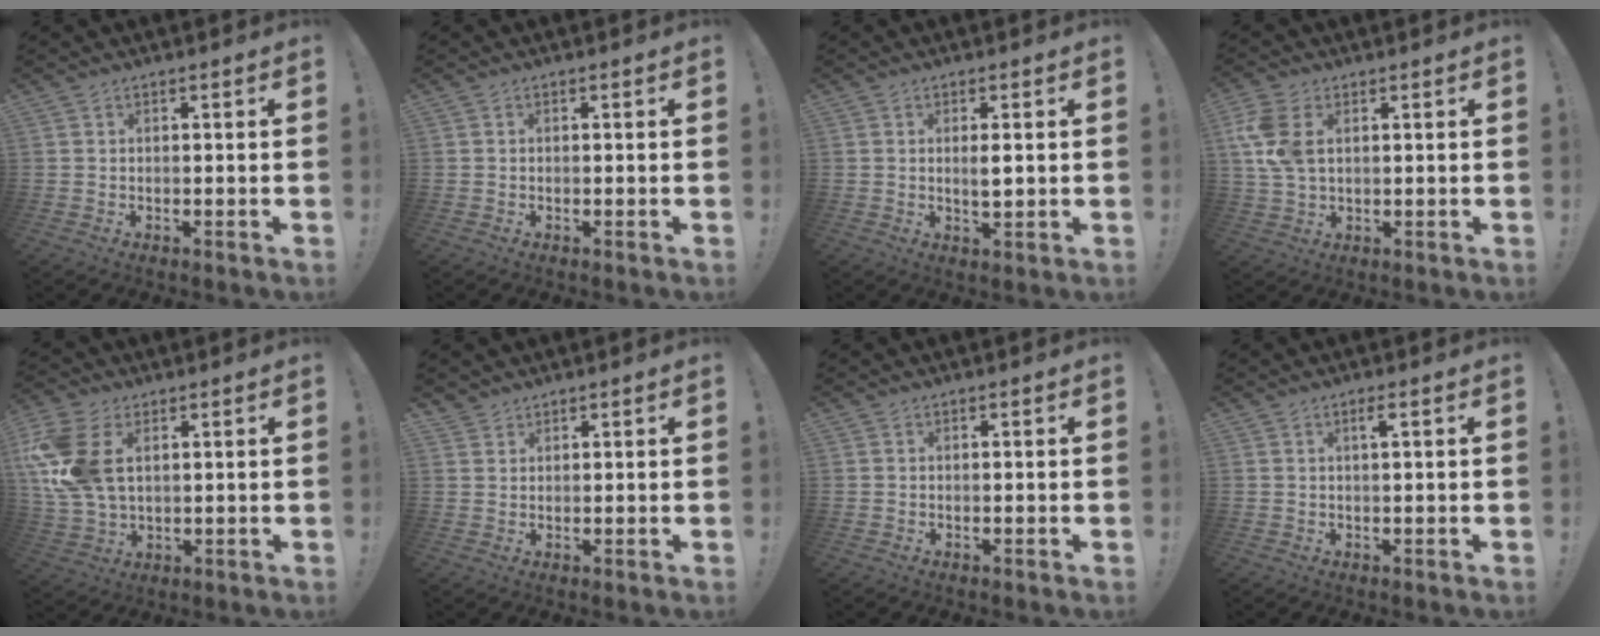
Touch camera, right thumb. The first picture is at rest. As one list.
[{"total": 0.0}, {"total": 3.4, "force": [0.5, 1.0, 3.2], "torque": [-0.045, -0.007, 0.005]}, {"total": 8.7, "force": [2.6, 5.5, 6.2], "torque": [-0.136, 0.000, 0.049]}, {"total": 16.3, "force": [4.3, 10.5, 11.8], "torque": [-0.240, -0.011, 0.081]}, {"total": 2.2, "force": [2.0, 1.0, 0.0], "torque": [0.005, -0.014, 0.038]}, {"total": 0.0}, {"total": 2.0, "force": [0.6, 0.0, 1.9], "torque": [-0.026, -0.002, 0.005]}]